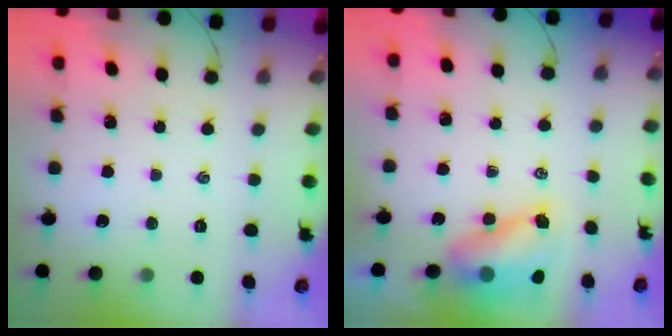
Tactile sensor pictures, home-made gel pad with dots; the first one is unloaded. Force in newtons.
{"total": 7.8, "press": 7.7, "slide": 1.4}